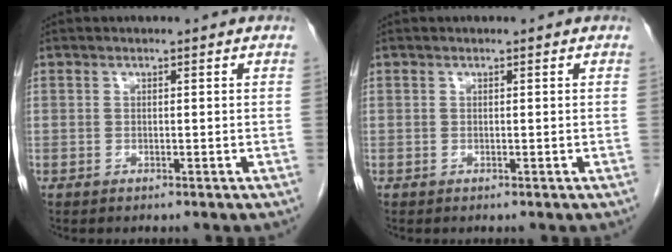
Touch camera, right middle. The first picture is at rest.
{"total": 0.0}